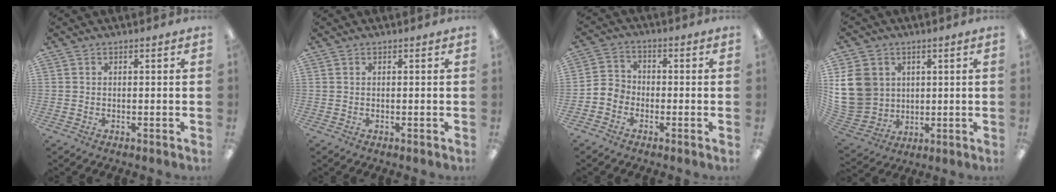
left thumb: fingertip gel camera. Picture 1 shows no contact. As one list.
[{"total": 0.0}, {"total": 4.4, "force": [-2.5, 3.4, 1.2], "torque": [-0.019, 0.019, -0.044]}, {"total": 13.5, "force": [2.6, 12.1, 5.5], "torque": [-0.141, -0.002, 0.056]}]